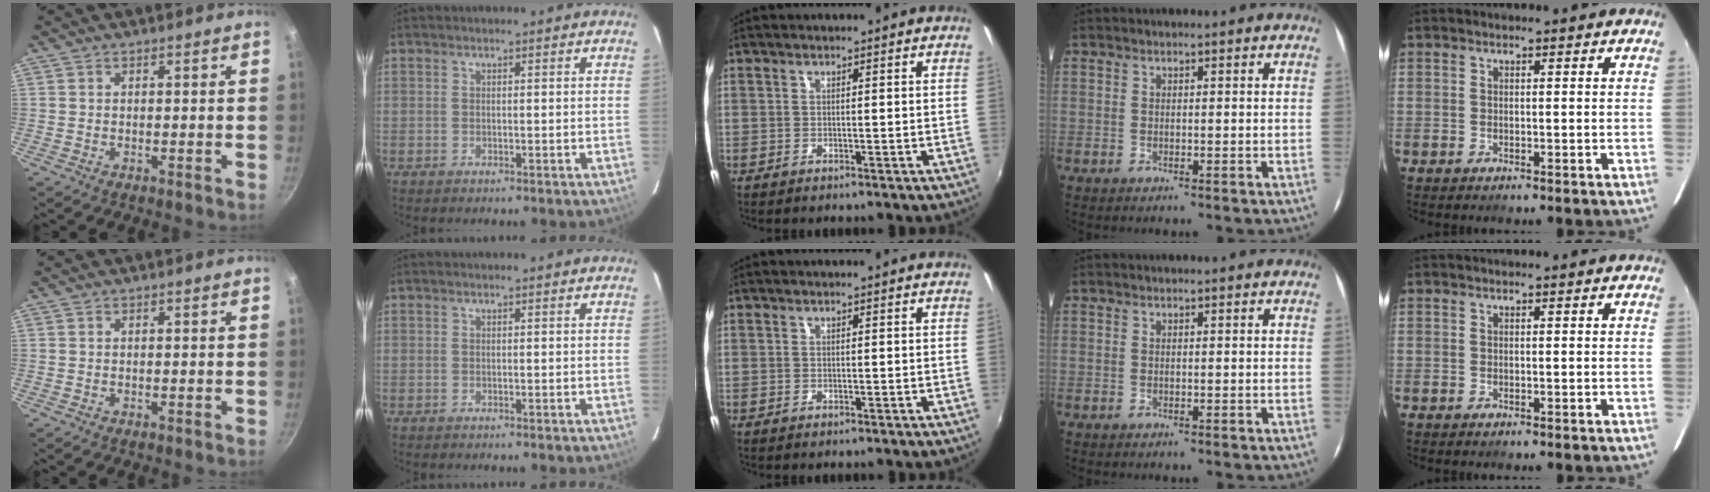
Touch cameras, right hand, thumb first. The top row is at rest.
{}